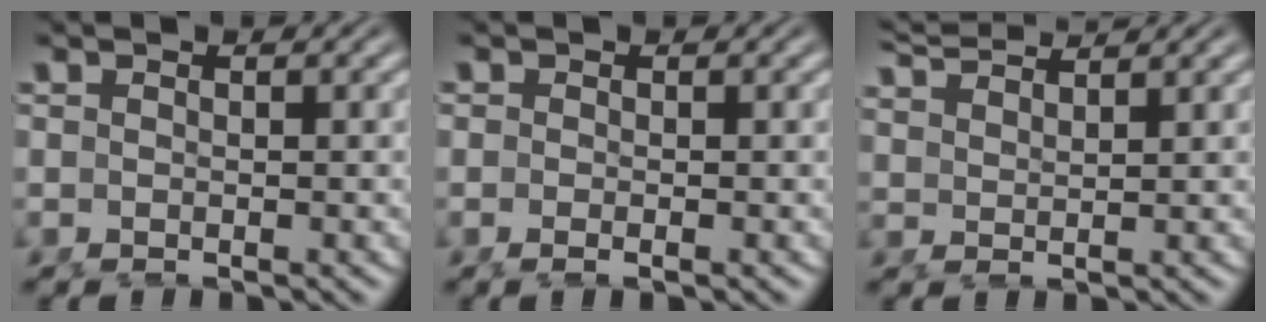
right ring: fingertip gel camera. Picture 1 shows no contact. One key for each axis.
{"total": 0.7, "fx": -0.3, "fy": 0.1, "fz": 0.5, "tx": -0.007, "ty": -0.001, "tz": -0.006}
{"total": 3.5, "fx": 3.5, "fy": -0.4, "fz": 0.5, "tx": 0.000, "ty": 0.003, "tz": 0.069}